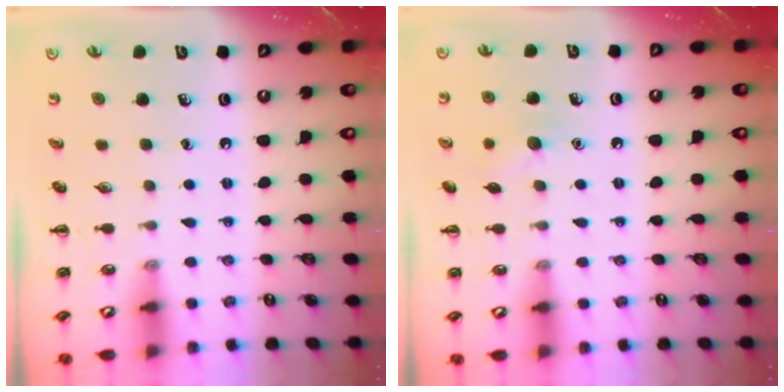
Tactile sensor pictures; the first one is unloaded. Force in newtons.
{"total": 8.3, "press": 8.1, "slide": 1.8}